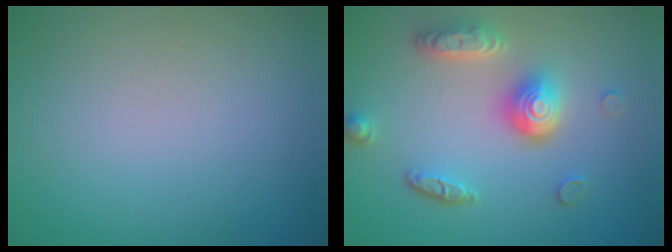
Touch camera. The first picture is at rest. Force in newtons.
{"total": 5.1, "press": 3.8, "slide": 3.4}